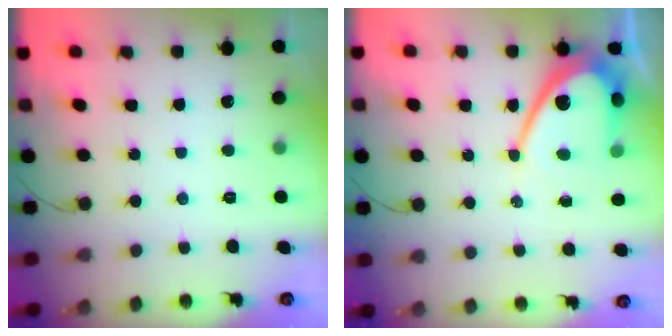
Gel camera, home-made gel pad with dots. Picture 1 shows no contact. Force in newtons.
{"total": 11.9, "press": 11.8, "slide": 0.9}